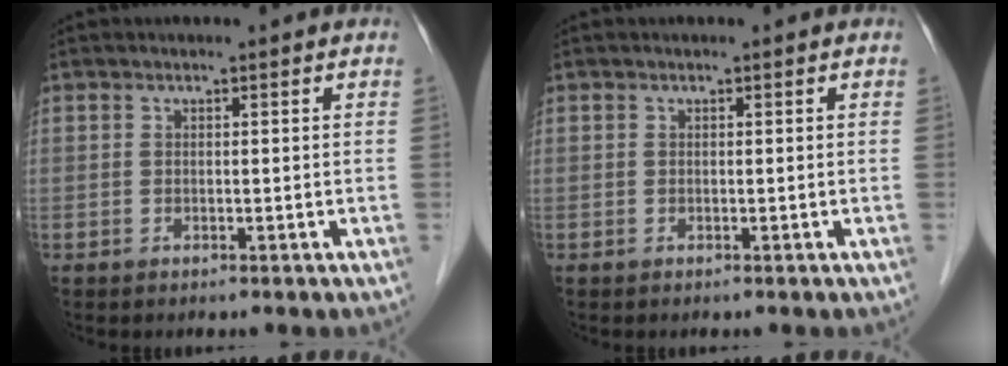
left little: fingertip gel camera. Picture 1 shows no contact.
{"total": 0.0}